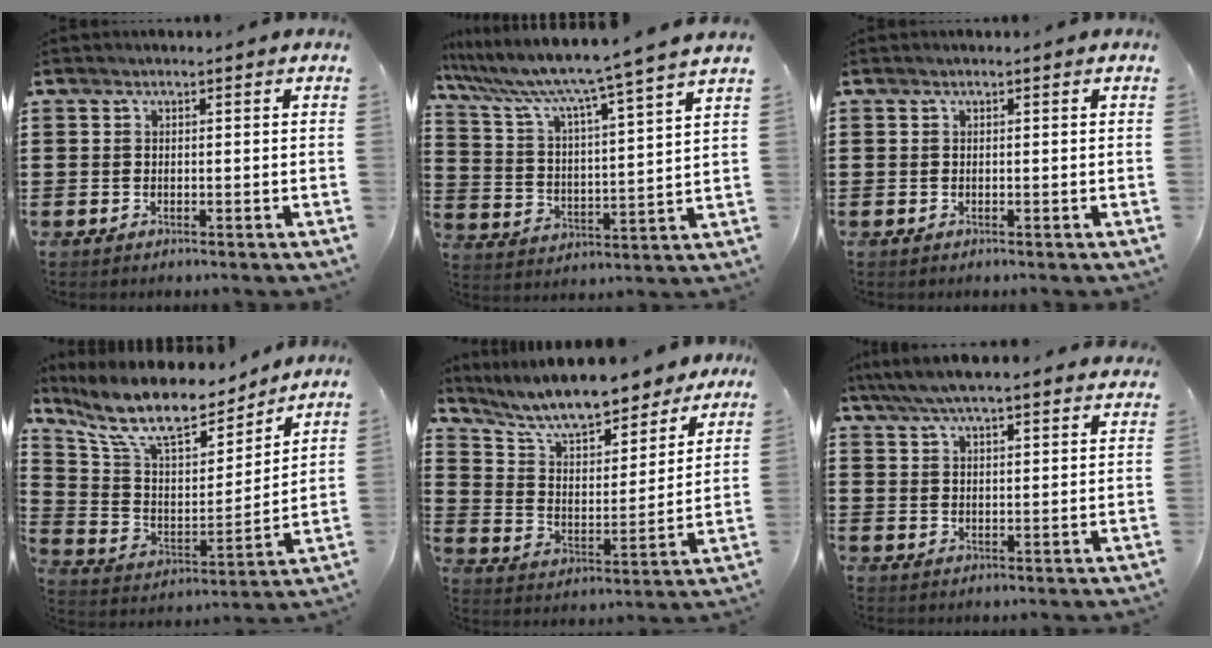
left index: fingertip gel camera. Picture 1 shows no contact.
{"total": 6.9, "force": [6.0, -0.9, 3.3], "torque": [-0.094, -0.055, 0.090]}
{"total": 0.0}
{"total": 11.9, "force": [9.5, 3.3, 6.4], "torque": [-0.157, -0.054, 0.164]}
{"total": 10.0, "force": [8.9, 1.3, 4.2], "torque": [-0.117, -0.050, 0.156]}
{"total": 5.3, "force": [4.9, 0.8, 2.0], "torque": [-0.054, -0.013, 0.088]}